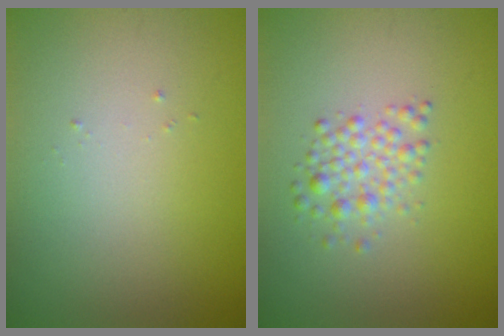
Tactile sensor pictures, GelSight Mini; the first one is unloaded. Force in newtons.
{"total": 2.3, "press": 2.3, "slide": 0.0}